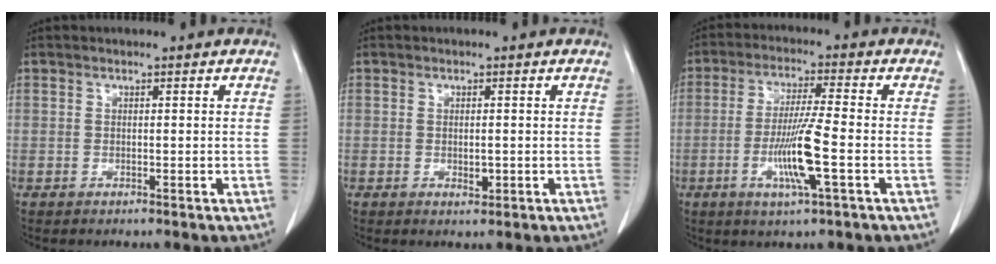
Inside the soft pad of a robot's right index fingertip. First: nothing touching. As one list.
[{"total": 1.4, "force": [-0.1, 0.7, 1.2], "torque": [-0.016, -0.001, 0.003]}, {"total": 8.9, "force": [-2.5, -0.3, 8.5], "torque": [-0.163, -0.011, -0.047]}]